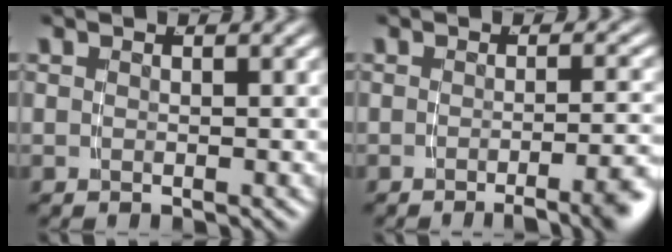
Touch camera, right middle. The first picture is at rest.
{"total": 4.5, "force": [-3.2, 0.3, 3.2], "torque": [-0.026, 0.007, -0.054]}